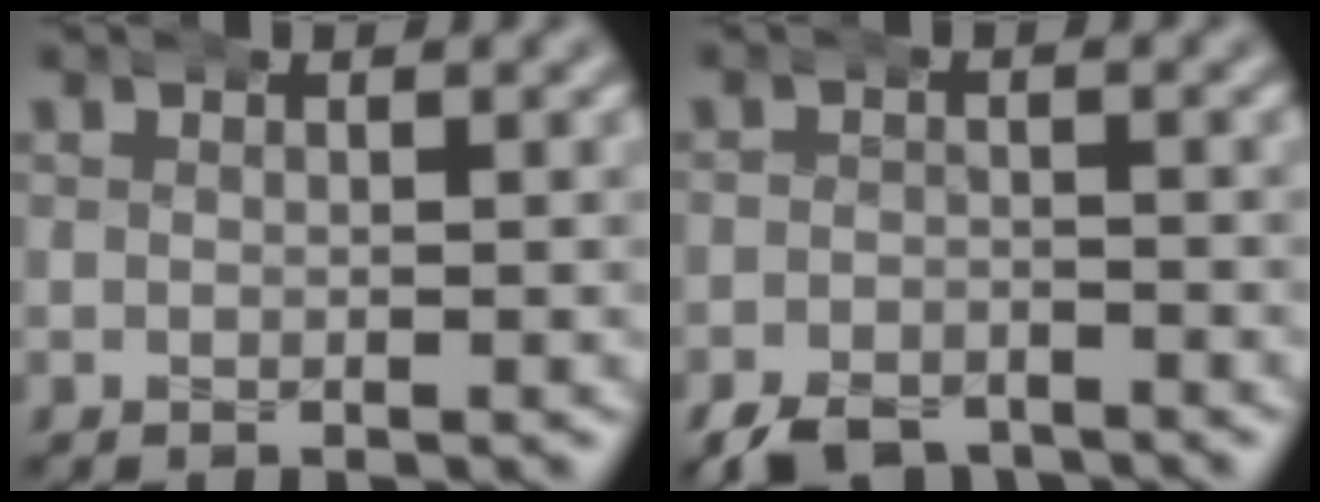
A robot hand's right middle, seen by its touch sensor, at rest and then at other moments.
{"total": 4.4, "force": [-3.8, 2.0, 1.1], "torque": [-0.010, -0.012, -0.063]}